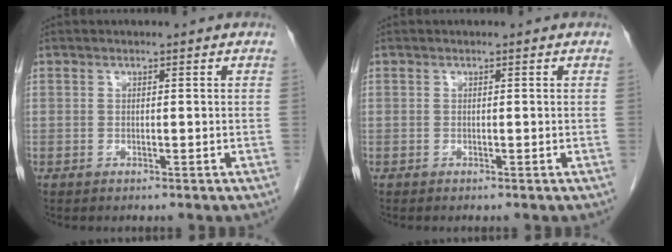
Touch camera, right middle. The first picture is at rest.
{"total": 0.0}